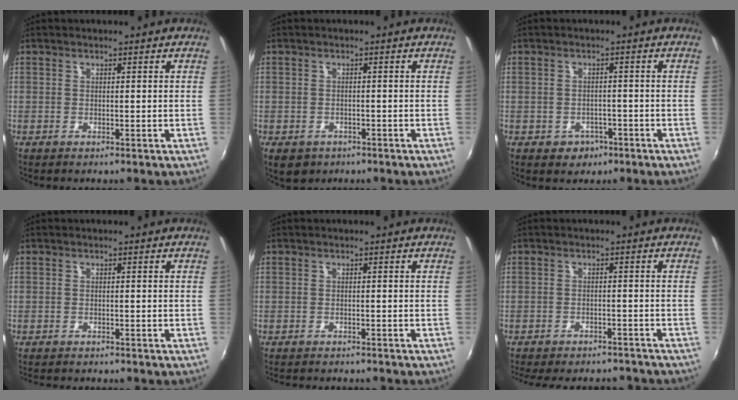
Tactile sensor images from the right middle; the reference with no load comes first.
{"total": 4.7, "force": [-2.6, 3.3, 2.0], "torque": [-0.045, -0.015, -0.034]}
{"total": 3.9, "force": [-2.0, 3.2, 1.0], "torque": [-0.030, 0.003, -0.023]}
{"total": 3.2, "force": [-3.0, 0.6, 1.0], "torque": [-0.027, -0.015, -0.050]}
{"total": 5.2, "force": [-4.8, 0.9, 1.8], "torque": [-0.044, -0.017, -0.072]}
{"total": 14.6, "force": [-12.6, 4.7, 5.6], "torque": [-0.126, -0.013, -0.168]}